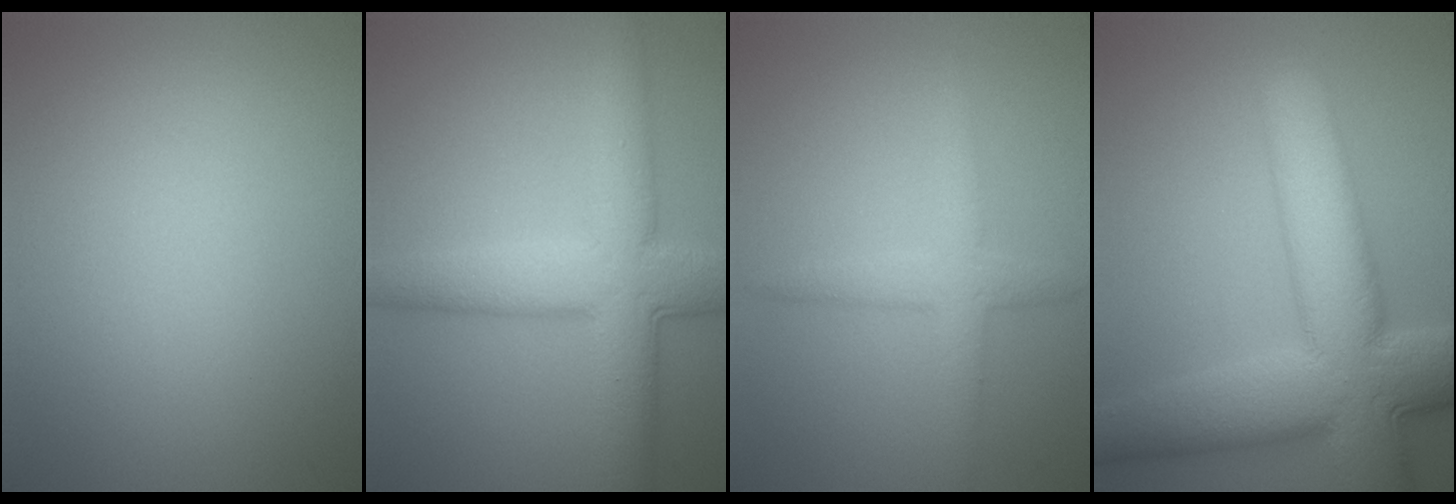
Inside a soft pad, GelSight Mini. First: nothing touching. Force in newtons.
{"total": 7.6, "press": 7.6, "slide": 0.1}
{"total": 2.7, "press": 2.7, "slide": 0.1}
{"total": 12.1, "press": 12.1, "slide": 0.3}